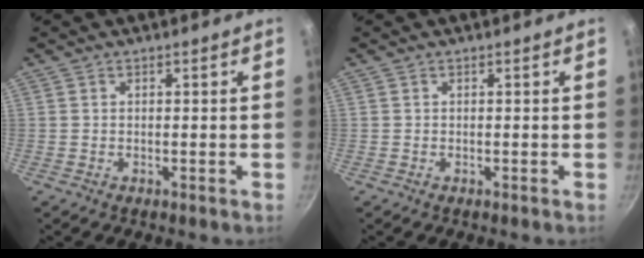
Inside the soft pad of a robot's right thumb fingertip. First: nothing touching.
{"total": 0.0}